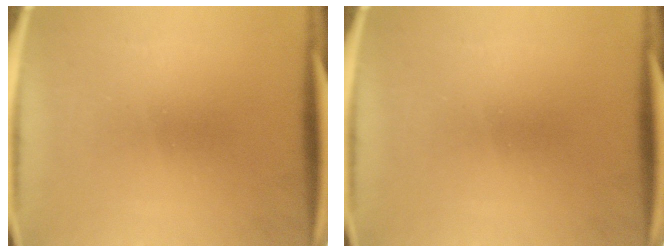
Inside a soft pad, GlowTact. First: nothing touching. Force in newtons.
{"total": 0.0}